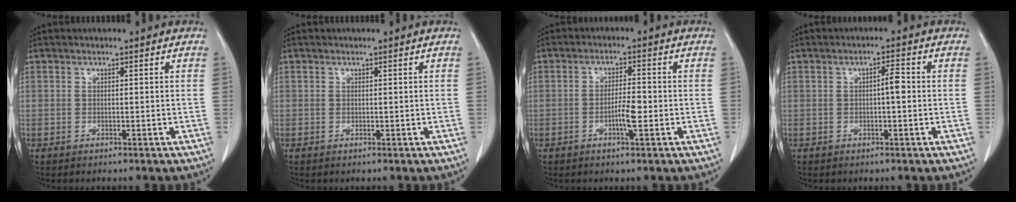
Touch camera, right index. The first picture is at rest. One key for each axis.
{"total": 0.0}
{"total": 3.7, "fx": -1.2, "fy": 0.4, "fz": 3.5, "tx": -0.062, "ty": 0.000, "tz": -0.021}
{"total": 2.3, "fx": -0.1, "fy": 0.4, "fz": 2.3, "tx": -0.036, "ty": 0.005, "tz": -0.004}